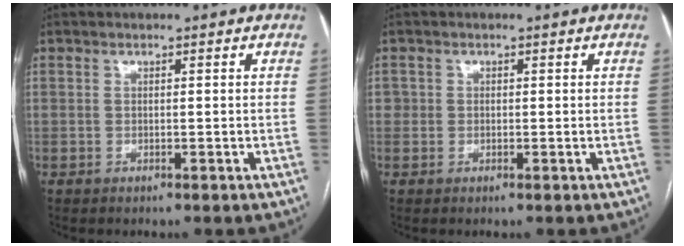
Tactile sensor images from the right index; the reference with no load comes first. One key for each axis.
{"total": 1.2, "fx": 0.1, "fy": 1.2, "fz": 0.2, "tx": 0.008, "ty": 0.006, "tz": -0.001}